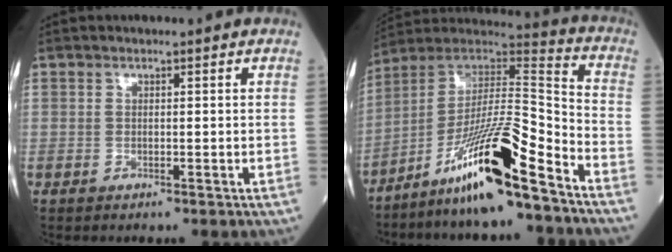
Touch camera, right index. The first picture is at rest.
{"total": 17.1, "force": [-11.2, 0.9, 12.9], "torque": [-0.243, -0.001, -0.198]}